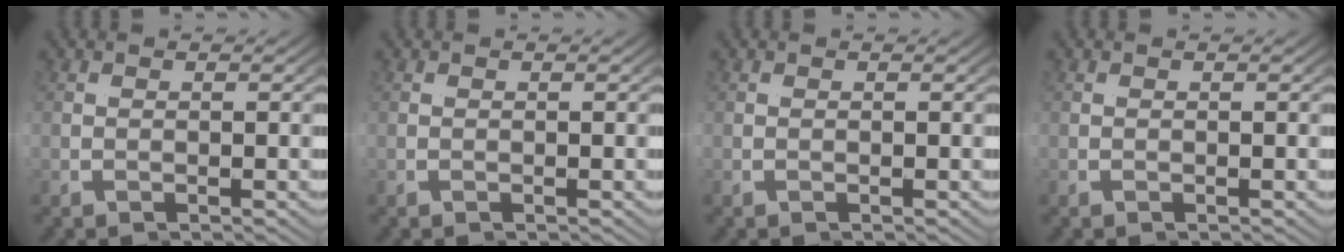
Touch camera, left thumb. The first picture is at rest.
{"total": 0.0}
{"total": 0.0}
{"total": 0.0}